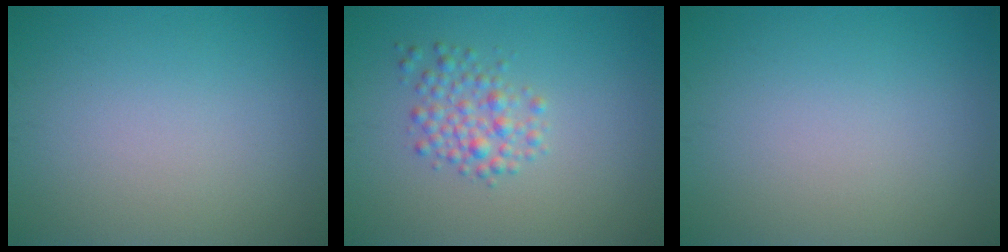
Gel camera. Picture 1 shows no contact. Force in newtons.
{"total": 2.6, "press": 2.6, "slide": 0.1}
{"total": 0.0}